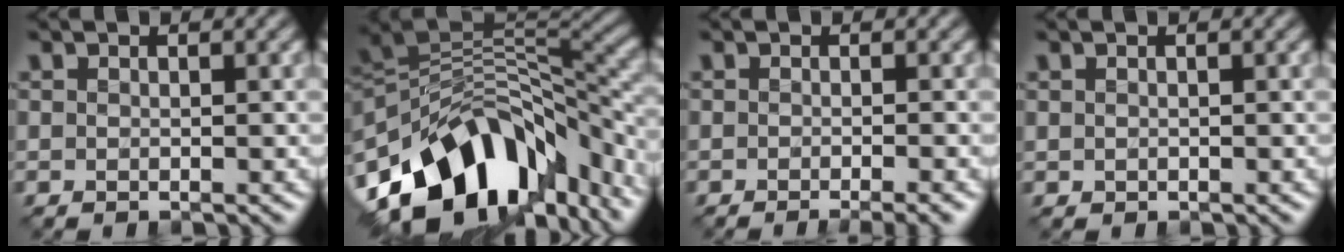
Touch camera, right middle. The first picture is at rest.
{"total": 14.7, "force": [-7.0, 8.6, 9.7], "torque": [-0.189, 0.001, -0.106]}
{"total": 2.2, "force": [-1.3, 0.1, 1.7], "torque": [-0.024, -0.007, -0.022]}
{"total": 0.0}